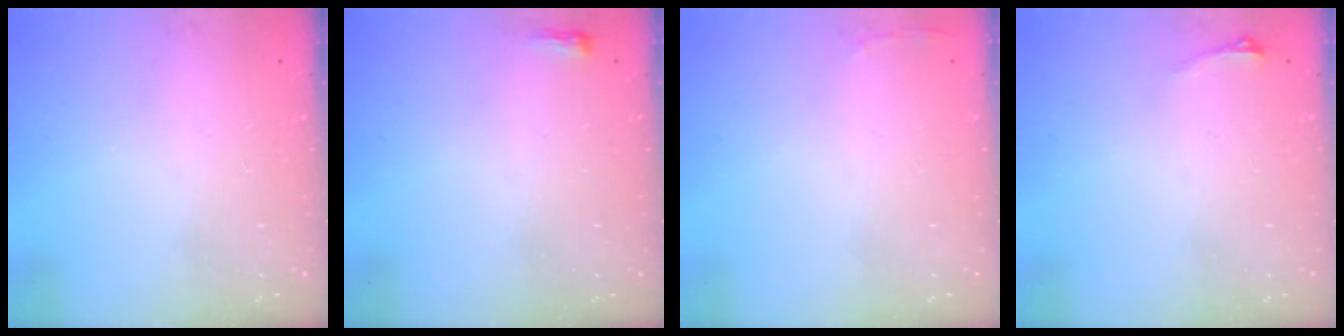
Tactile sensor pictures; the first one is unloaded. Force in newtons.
{"total": 2.3, "press": 2.2, "slide": 0.7}
{"total": 2.8, "press": 2.6, "slide": 0.9}
{"total": 2.9, "press": 2.6, "slide": 1.5}